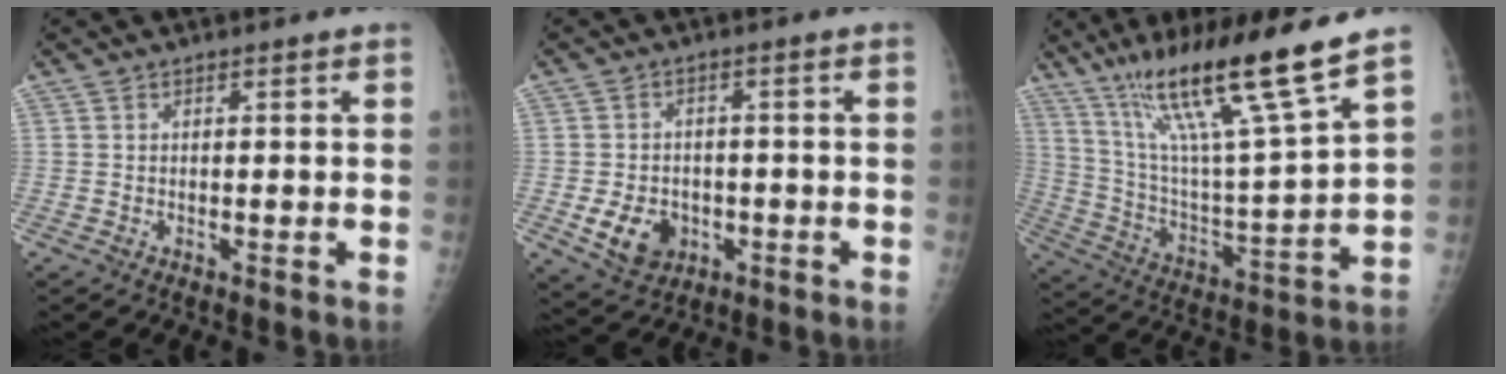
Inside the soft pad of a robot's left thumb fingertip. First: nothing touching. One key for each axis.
{"total": 7.2, "fx": -2.2, "fy": 5.7, "fz": 4.0, "tx": -0.049, "ty": 0.008, "tz": -0.026}
{"total": 20.9, "fx": 14.3, "fy": 0.5, "fz": 15.2, "tx": -0.244, "ty": -0.067, "tz": 0.257}